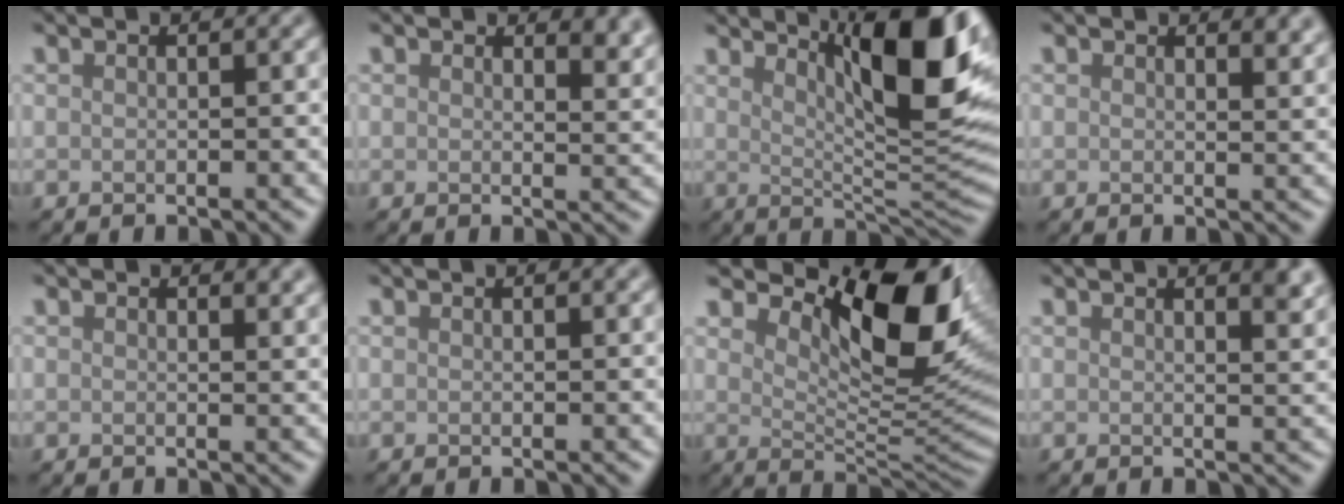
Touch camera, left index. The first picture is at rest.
{"total": 3.2, "force": [2.5, 1.4, 1.5], "torque": [-0.019, -0.001, 0.029]}
{"total": 11.9, "force": [5.0, 2.9, 10.4], "torque": [-0.132, 0.004, 0.081]}
{"total": 2.3, "force": [1.8, 1.0, 1.1], "torque": [-0.011, -0.002, 0.025]}
{"total": 1.6, "force": [1.3, 0.6, 0.6], "torque": [-0.004, -0.005, 0.021]}
{"total": 1.2, "force": [0.8, 0.5, 0.8], "torque": [-0.008, 0.004, 0.002]}
{"total": 11.0, "force": [5.0, 4.2, 8.8], "torque": [-0.138, 0.000, 0.087]}
{"total": 3.6, "force": [2.5, 1.2, 2.4], "torque": [-0.018, 0.016, 0.017]}